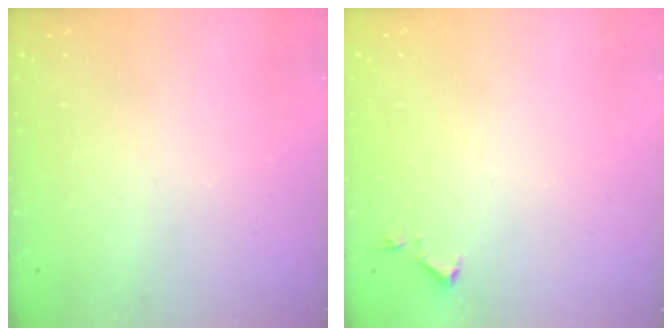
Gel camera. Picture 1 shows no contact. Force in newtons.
{"total": 3.1, "press": 3.1, "slide": 0.6}